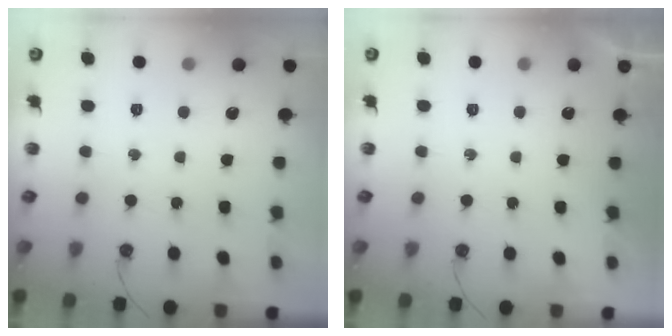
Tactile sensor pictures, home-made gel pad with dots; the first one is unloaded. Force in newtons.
{"total": 0.0}